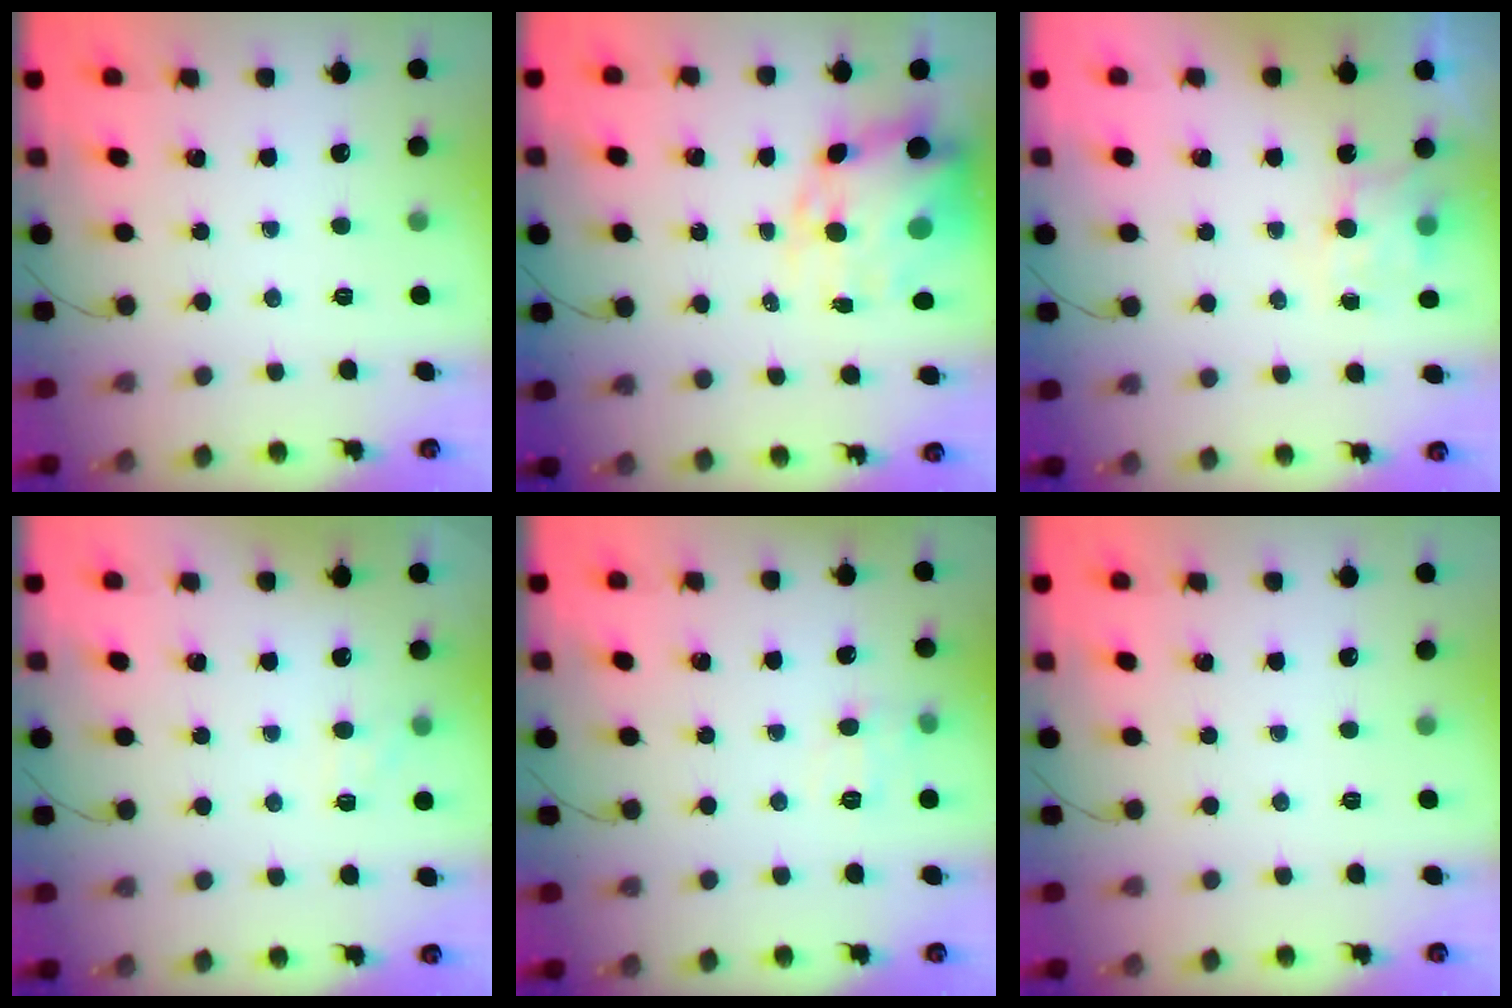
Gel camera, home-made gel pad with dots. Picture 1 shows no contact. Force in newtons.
{"total": 12.9, "press": 12.4, "slide": 3.8}
{"total": 5.7, "press": 5.6, "slide": 1.2}
{"total": 5.3, "press": 5.1, "slide": 1.4}
{"total": 7.8, "press": 7.6, "slide": 1.7}
{"total": 0.0}